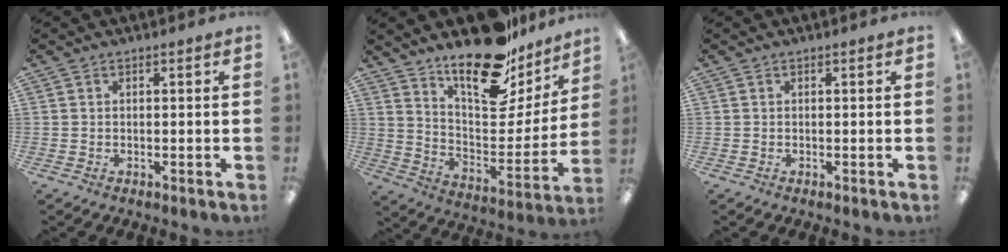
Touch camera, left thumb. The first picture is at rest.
{"total": 20.7, "force": [16.2, 7.7, 10.3], "torque": [-0.150, -0.122, 0.277]}
{"total": 0.0}